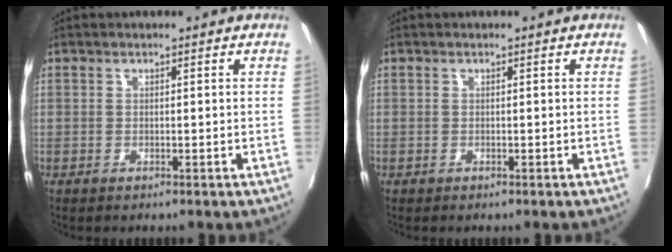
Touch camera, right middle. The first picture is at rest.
{"total": 0.0}